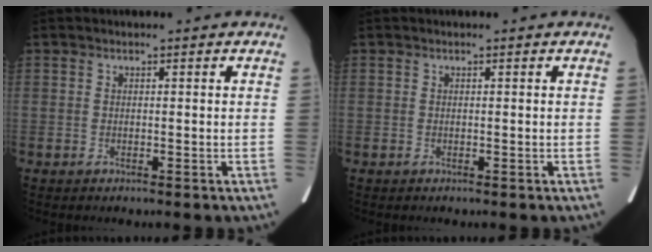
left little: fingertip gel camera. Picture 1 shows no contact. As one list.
[{"total": 0.0}]